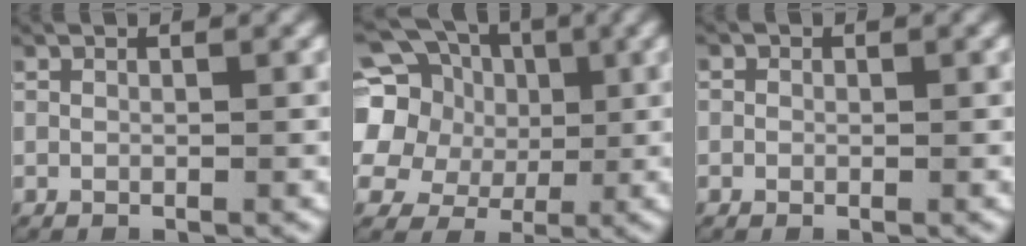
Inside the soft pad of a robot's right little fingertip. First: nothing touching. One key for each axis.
{"total": 14.3, "fx": 4.3, "fy": 11.9, "fz": 6.8, "tx": -0.171, "ty": -0.004, "tz": 0.059}
{"total": 0.9, "fx": 0.0, "fy": 0.9, "fz": 0.2, "tx": 0.000, "ty": 0.004, "tz": -0.007}